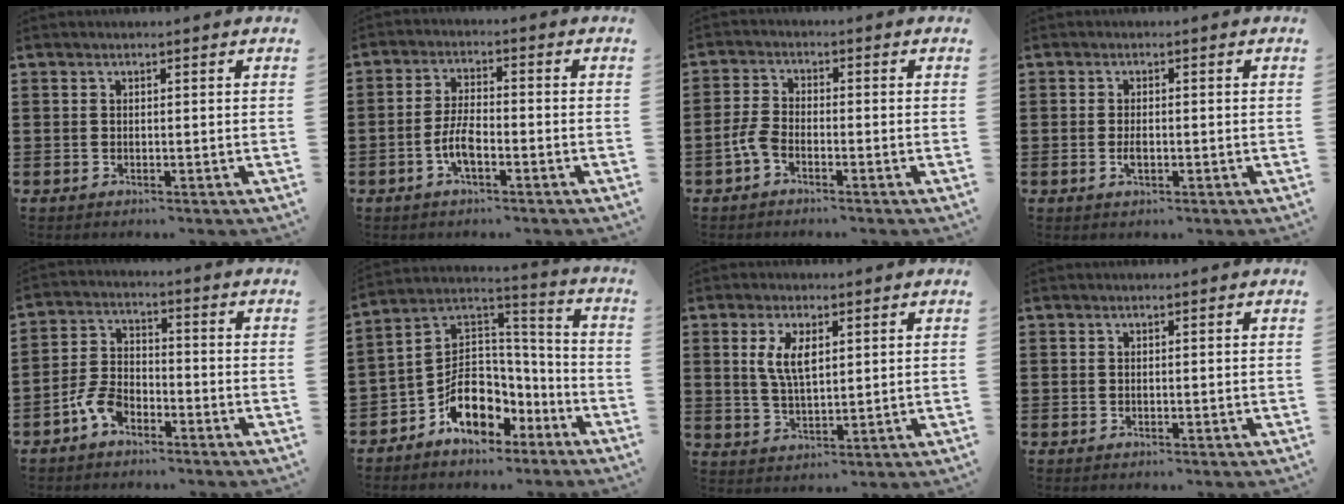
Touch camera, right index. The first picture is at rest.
{"total": 5.0, "force": [-2.1, 1.8, 4.2], "torque": [-0.099, -0.002, -0.045]}
{"total": 3.4, "force": [-2.0, 1.4, 2.3], "torque": [-0.071, -0.008, -0.044]}
{"total": 1.9, "force": [-0.5, 0.7, 1.6], "torque": [-0.030, -0.002, -0.008]}
{"total": 5.9, "force": [-3.7, 3.1, 3.4], "torque": [-0.092, 0.005, -0.075]}
{"total": 9.7, "force": [-4.6, 7.1, 4.7], "torque": [-0.096, 0.005, -0.080]}
{"total": 5.3, "force": [1.8, 2.3, 4.5], "torque": [-0.095, 0.006, 0.030]}
{"total": 0.0}